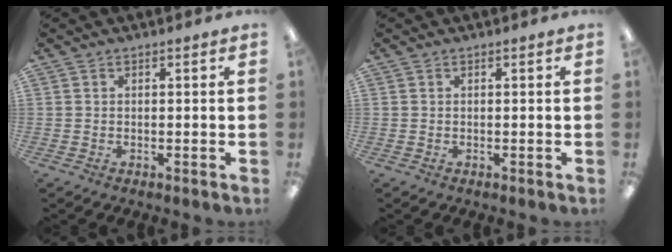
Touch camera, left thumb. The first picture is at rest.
{"total": 0.0}